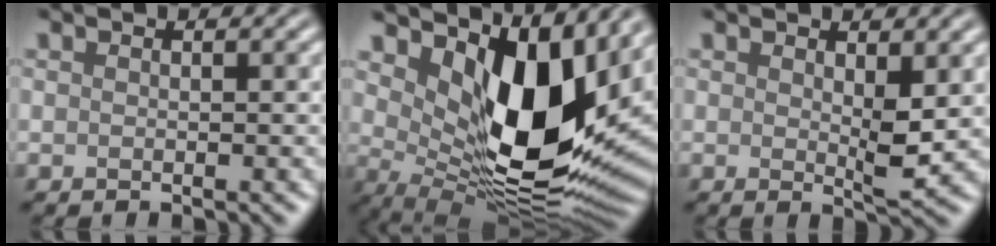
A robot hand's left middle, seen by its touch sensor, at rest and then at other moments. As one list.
[{"total": 12.5, "force": [3.7, 6.3, 10.1], "torque": [-0.167, -0.028, 0.081]}, {"total": 2.3, "force": [0.7, 0.6, 2.2], "torque": [-0.036, -0.009, 0.013]}]